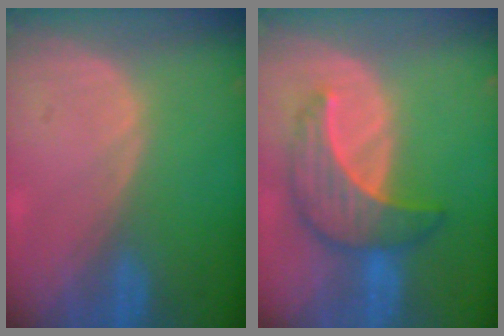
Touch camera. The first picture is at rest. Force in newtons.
{"total": 7.5, "press": 7.5, "slide": 0.3}